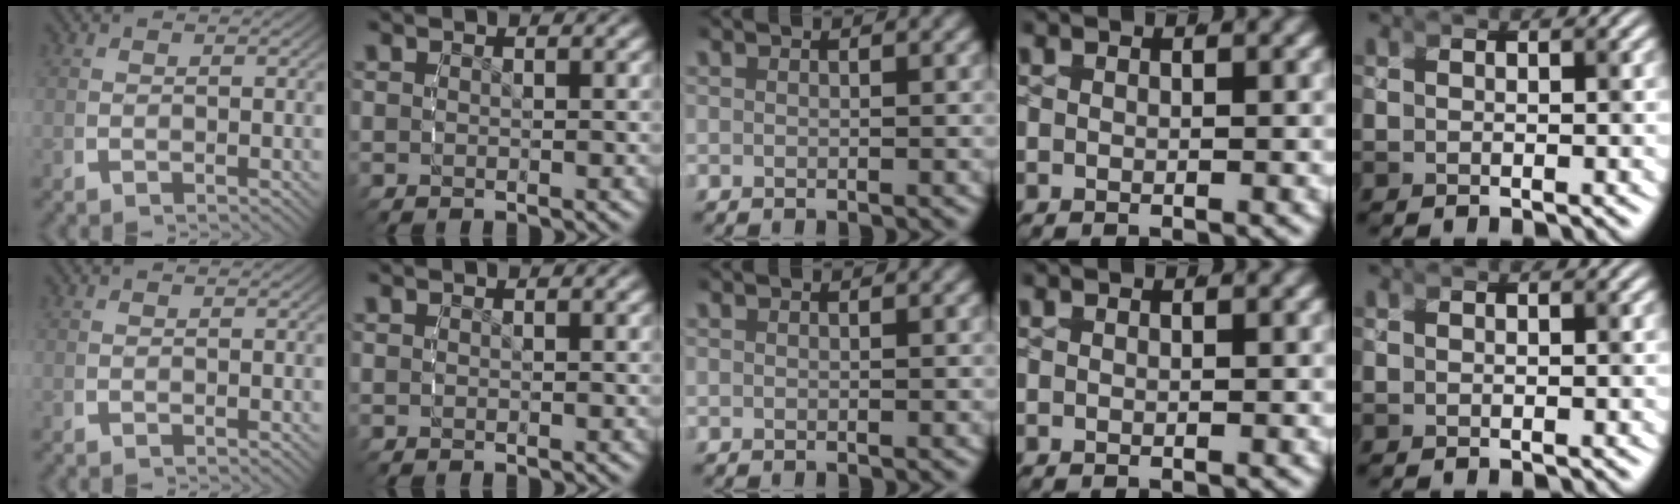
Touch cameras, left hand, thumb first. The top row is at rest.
{}